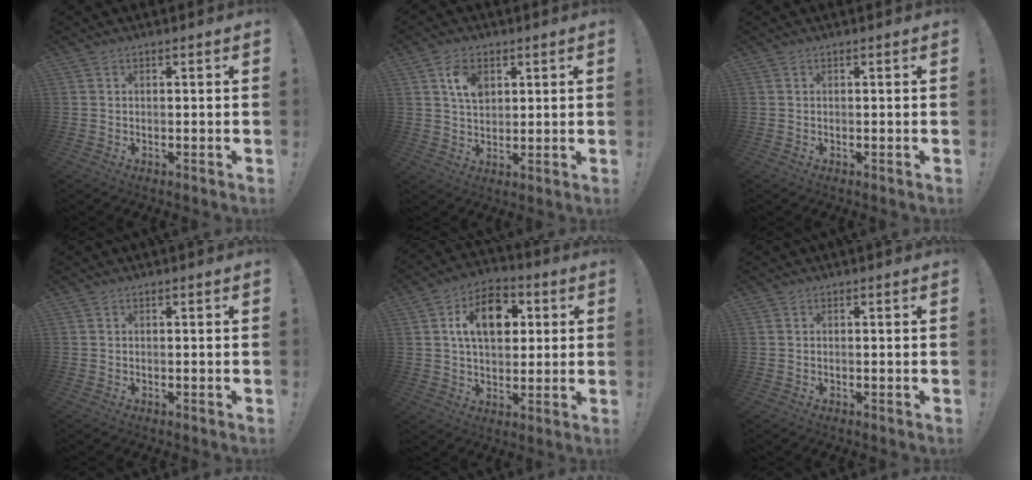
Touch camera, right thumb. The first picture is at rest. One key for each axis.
{"total": 7.6, "fx": 3.1, "fy": 5.2, "fz": 4.5, "tx": -0.059, "ty": -0.008, "tz": 0.055}
{"total": 0.0}
{"total": 0.0}
{"total": 14.3, "fx": 4.2, "fy": 9.6, "fz": 9.7, "tx": -0.137, "ty": 0.001, "tz": 0.078}
{"total": 0.0}